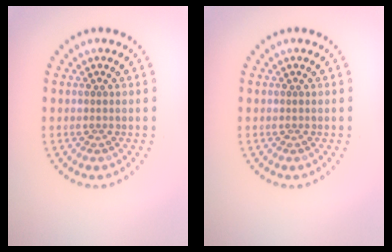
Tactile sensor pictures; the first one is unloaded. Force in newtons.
{"total": 0.0}